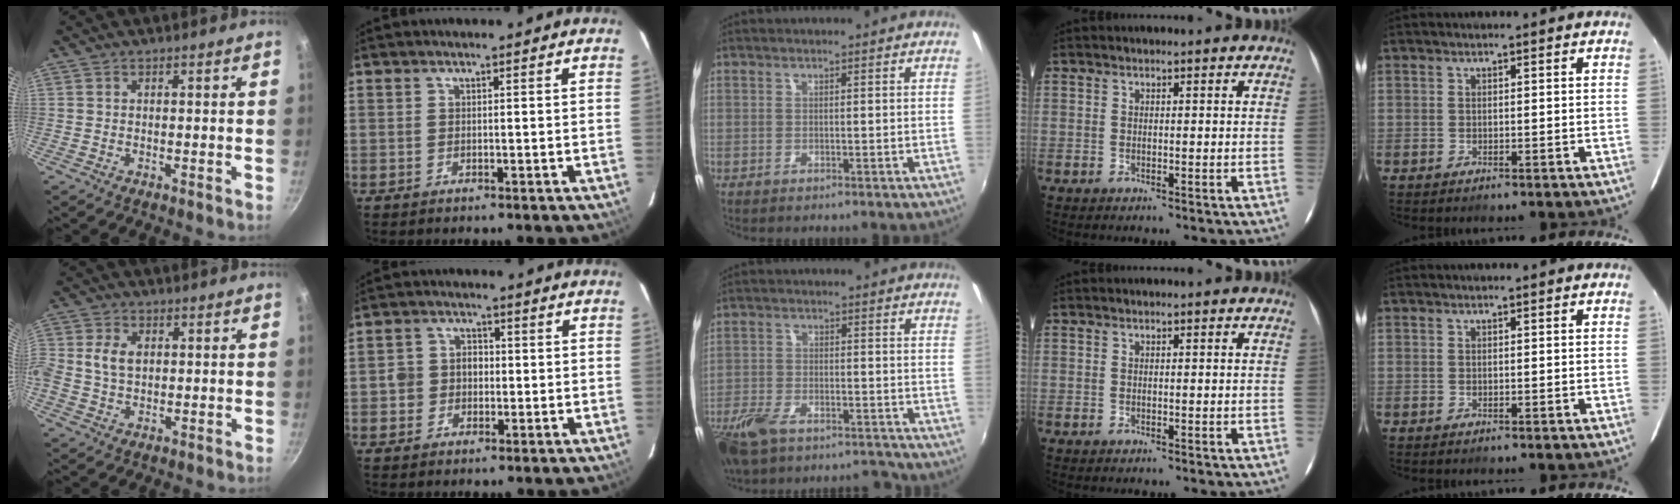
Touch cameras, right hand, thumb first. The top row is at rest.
{"thumb": {"total": 5.8, "force": [0.7, 4.2, 4.0], "torque": [-0.067, 0.007, 0.009]}, "index": {"total": 4.5, "force": [-1.0, 4.2, 1.4], "torque": [-0.028, 0.015, -0.017]}, "middle": {"total": 13.1, "force": [-10.8, 4.8, 5.7], "torque": [-0.143, -0.010, -0.187]}}